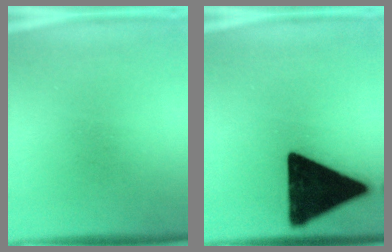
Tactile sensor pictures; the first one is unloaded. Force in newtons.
{"total": 19.6}